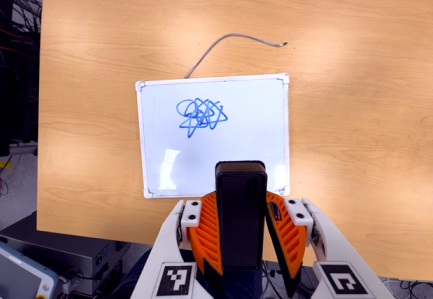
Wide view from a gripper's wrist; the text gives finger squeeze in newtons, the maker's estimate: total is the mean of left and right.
{"total": 6.1, "left": 5.3, "right": 6.9}